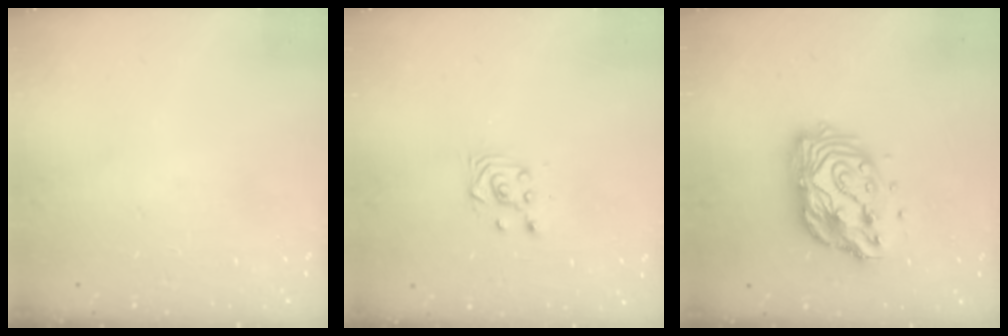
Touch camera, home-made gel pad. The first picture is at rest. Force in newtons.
{"total": 4.1, "press": 4.0, "slide": 1.0}
{"total": 13.4, "press": 13.4, "slide": 1.2}